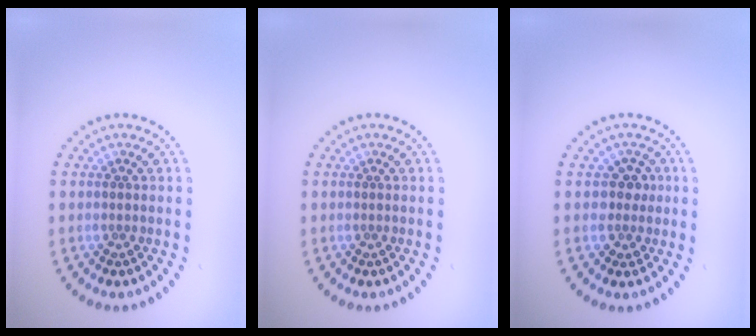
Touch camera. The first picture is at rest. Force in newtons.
{"total": 0.0}
{"total": 1.9, "press": 1.6, "slide": 1.0}